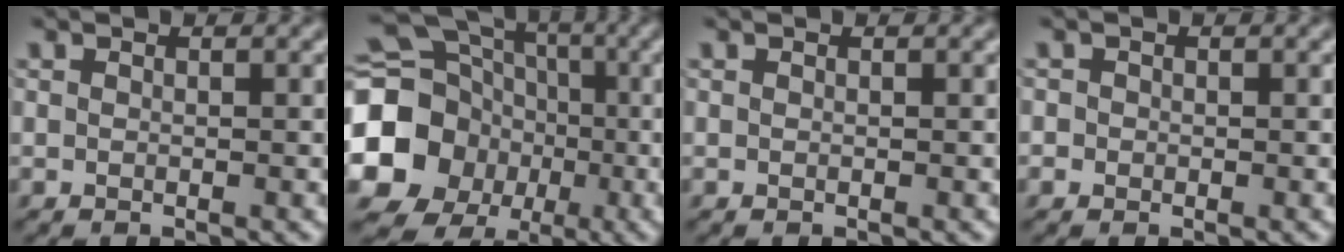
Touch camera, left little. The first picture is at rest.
{"total": 20.5, "force": [-2.8, 19.0, 7.2], "torque": [-0.173, -0.009, -0.088]}
{"total": 0.0}
{"total": 0.7, "force": [-0.2, 0.7, 0.1], "torque": [0.004, -0.002, -0.004]}